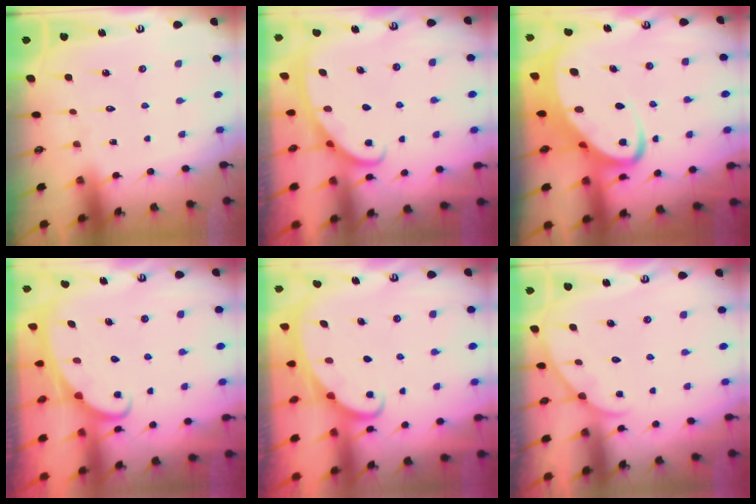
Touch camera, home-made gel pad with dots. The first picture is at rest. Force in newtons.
{"total": 2.8, "press": 2.8, "slide": 0.4}
{"total": 7.4, "press": 7.3, "slide": 0.8}
{"total": 2.4, "press": 2.3, "slide": 0.3}
{"total": 2.4, "press": 2.4, "slide": 0.3}
{"total": 3.1, "press": 3.0, "slide": 0.3}